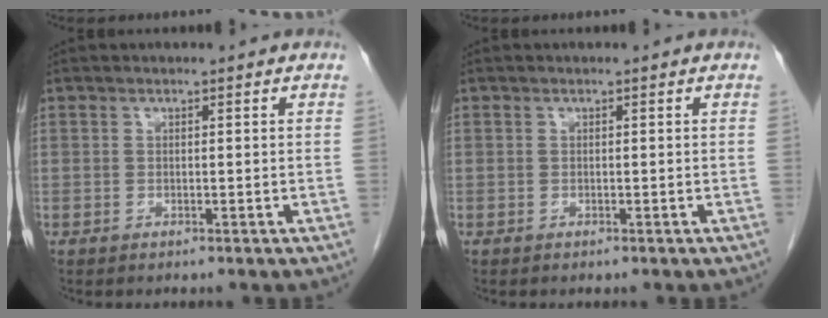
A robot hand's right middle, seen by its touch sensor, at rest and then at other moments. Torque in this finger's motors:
{"motor_torque": [-0.07, 0.07, -0.01, 0.00]}